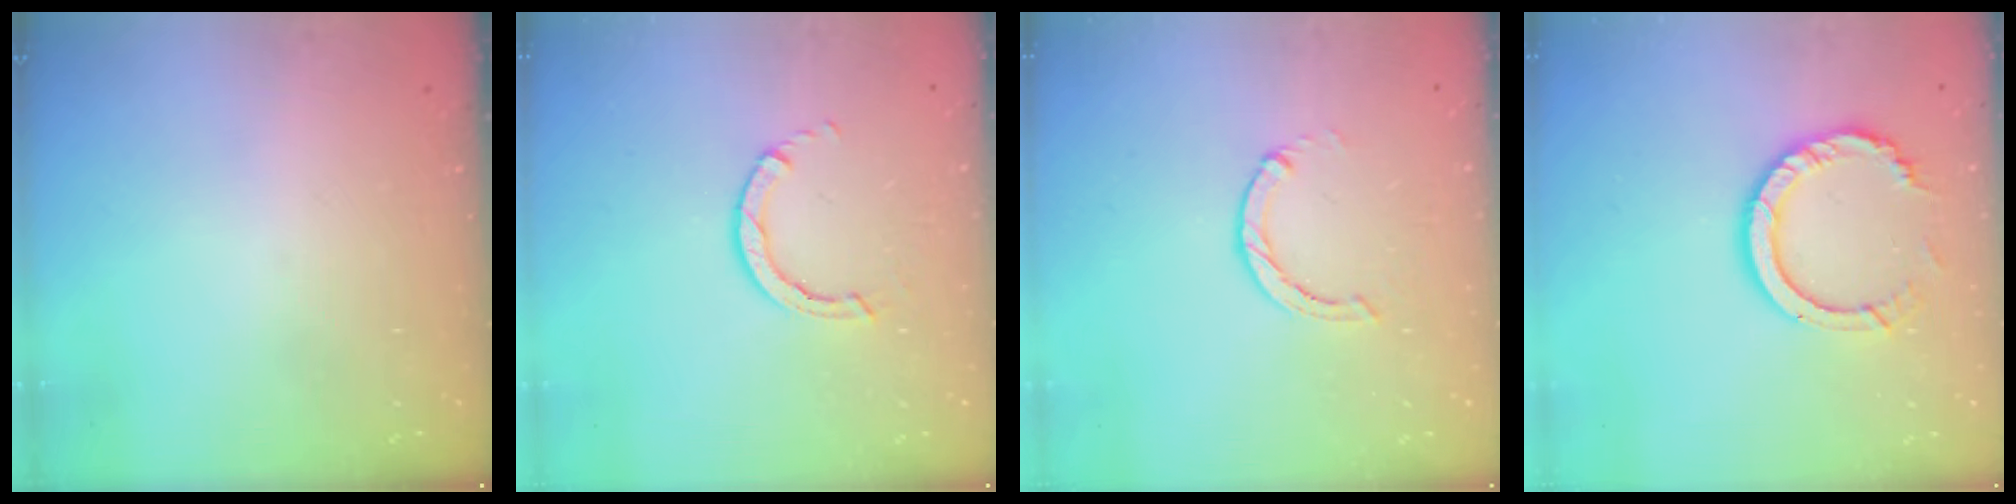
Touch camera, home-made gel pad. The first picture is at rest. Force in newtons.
{"total": 2.8, "press": 2.8, "slide": 0.3}
{"total": 0.6, "press": 0.6, "slide": 0.2}
{"total": 10.1, "press": 10.1, "slide": 0.9}